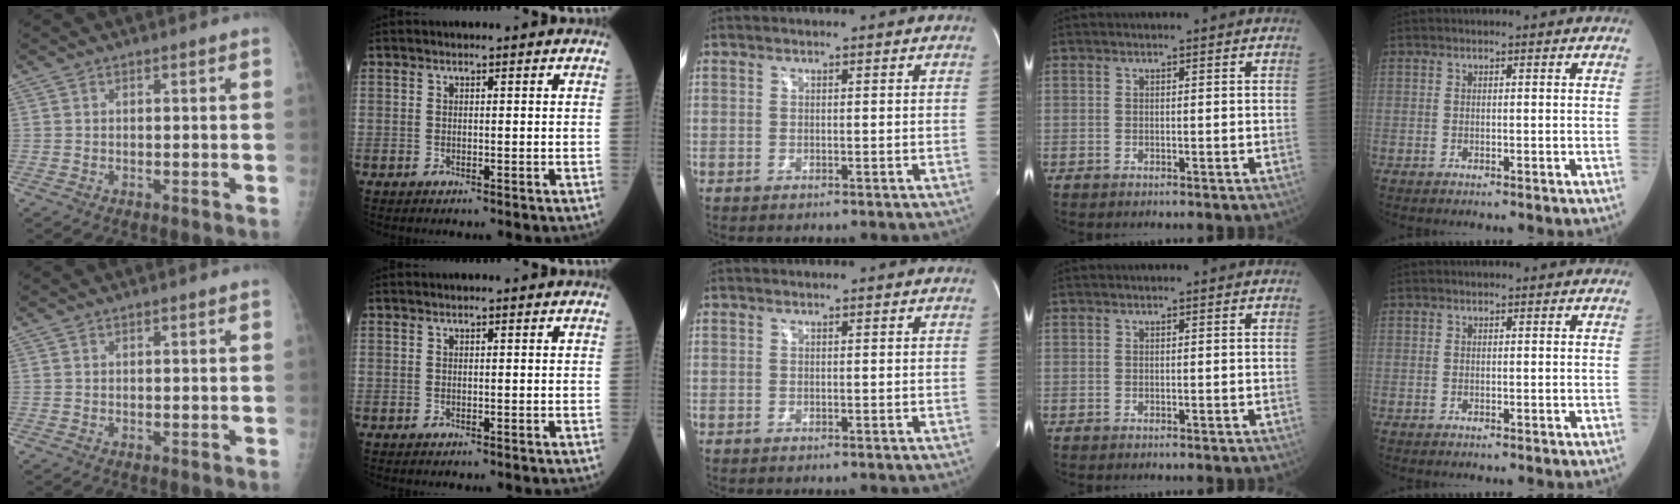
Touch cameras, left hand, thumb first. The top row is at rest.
{}